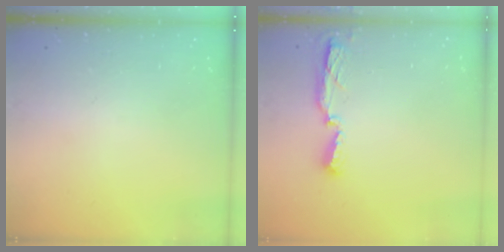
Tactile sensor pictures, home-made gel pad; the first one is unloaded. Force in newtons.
{"total": 9.5, "press": 7.8, "slide": 5.5}